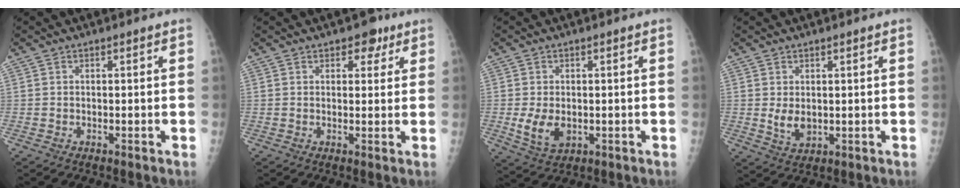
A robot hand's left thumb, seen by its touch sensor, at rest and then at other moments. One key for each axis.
{"total": 4.1, "fx": 2.4, "fy": 2.5, "fz": 2.2, "tx": -0.002, "ty": -0.008, "tz": 0.028}
{"total": 5.5, "fx": -0.5, "fy": 3.6, "fz": 4.1, "tx": -0.072, "ty": -0.012, "tz": 0.000}
{"total": 4.2, "fx": 0.9, "fy": 2.4, "fz": 3.3, "tx": -0.049, "ty": -0.015, "tz": 0.024}